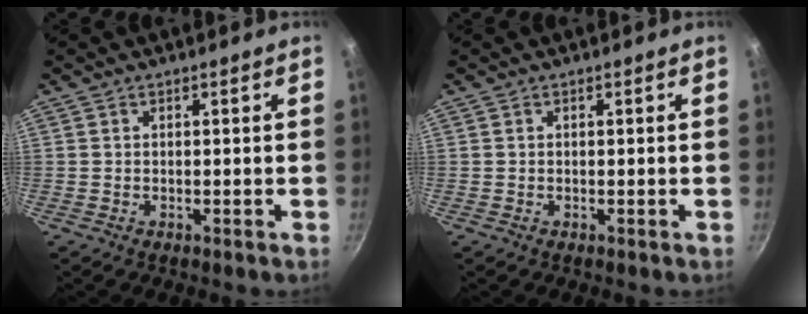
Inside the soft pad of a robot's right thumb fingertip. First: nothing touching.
{"total": 0.0}